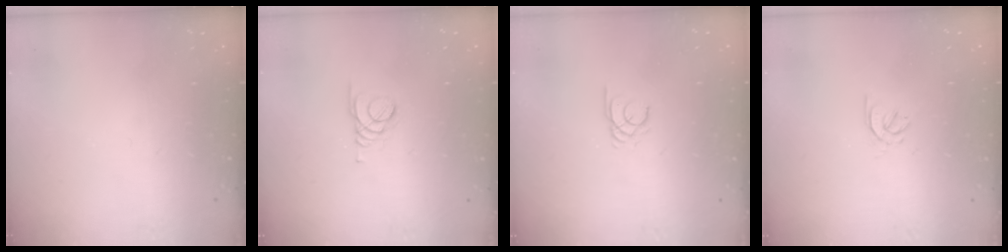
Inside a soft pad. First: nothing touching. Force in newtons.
{"total": 1.4, "press": 1.4, "slide": 0.2}
{"total": 1.7, "press": 1.7, "slide": 0.2}
{"total": 2.2, "press": 2.1, "slide": 0.7}